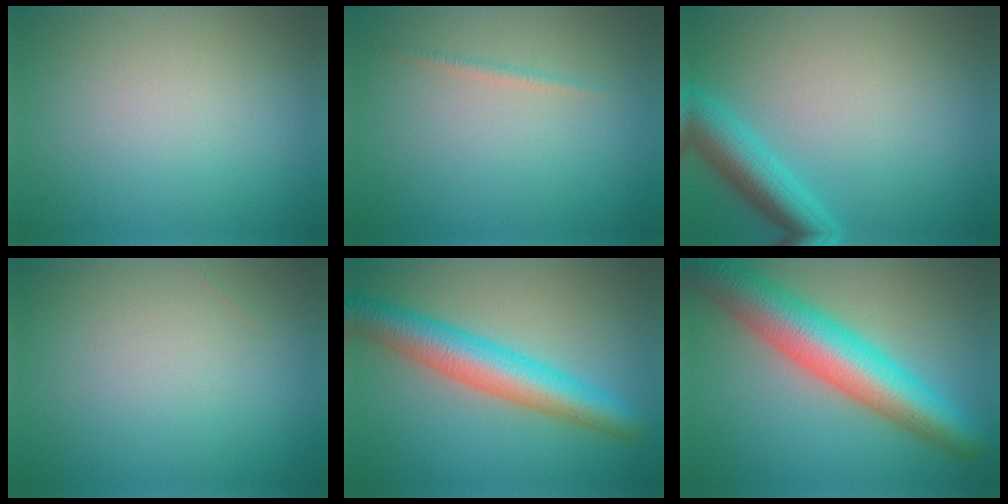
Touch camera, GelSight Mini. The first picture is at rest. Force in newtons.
{"total": 0.7, "press": 0.7, "slide": 0.0}
{"total": 4.2, "press": 4.2, "slide": 0.2}
{"total": 0.0}
{"total": 6.6, "press": 6.6, "slide": 0.3}
{"total": 9.7, "press": 9.7, "slide": 0.3}